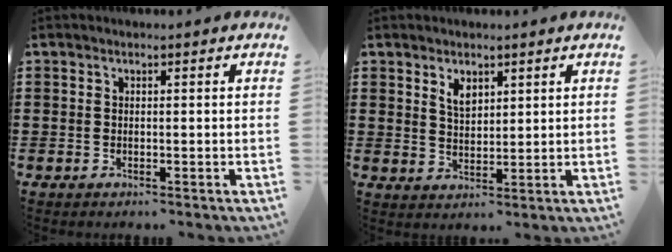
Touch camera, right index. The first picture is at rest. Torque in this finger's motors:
{"motor_torque": [0.02, 0.02, 0.19, 0.07]}